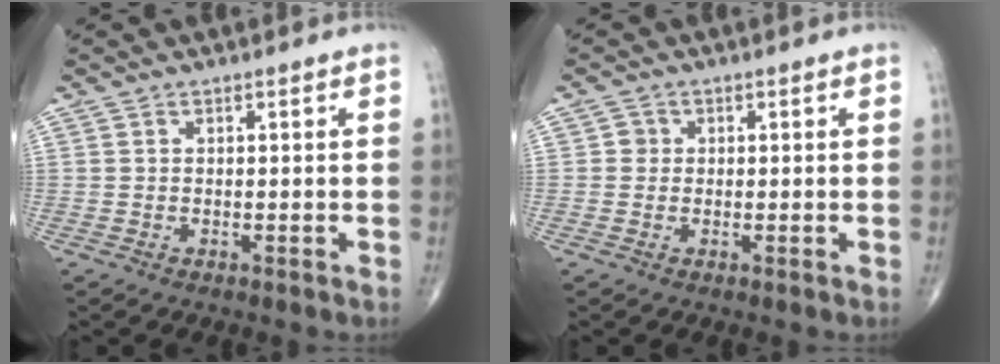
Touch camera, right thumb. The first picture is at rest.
{"total": 1.6, "force": [0.1, 1.6, 0.4], "torque": [0.003, 0.004, -0.002]}